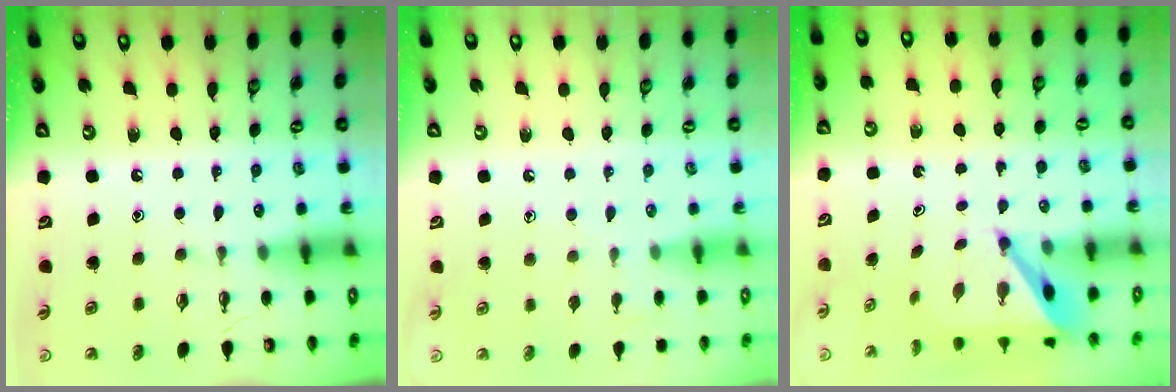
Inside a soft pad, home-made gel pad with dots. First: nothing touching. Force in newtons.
{"total": 3.8, "press": 3.7, "slide": 0.4}
{"total": 4.9, "press": 4.9, "slide": 0.3}